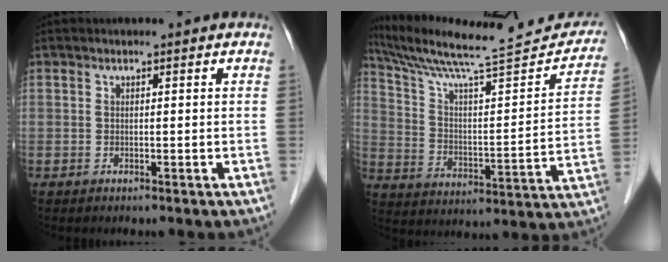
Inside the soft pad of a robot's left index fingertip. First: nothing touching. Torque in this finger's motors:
{"motor_torque": [0.73, -1.17, 0.05, 0.00]}